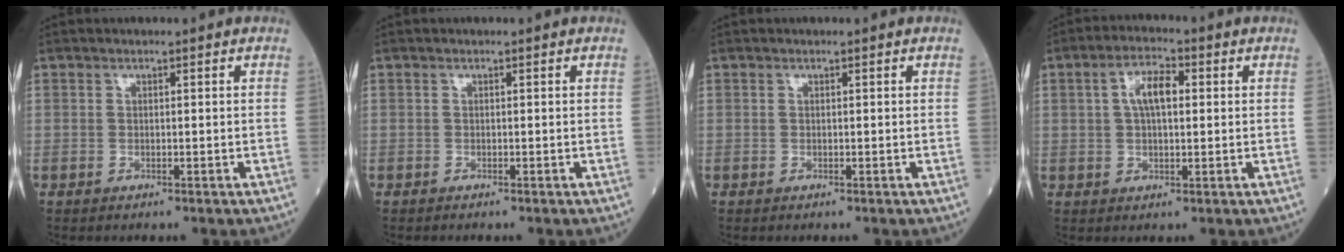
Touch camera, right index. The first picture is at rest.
{"total": 0.0}
{"total": 0.0}
{"total": 5.5, "force": [1.2, 2.1, 5.0], "torque": [-0.096, 0.014, 0.020]}